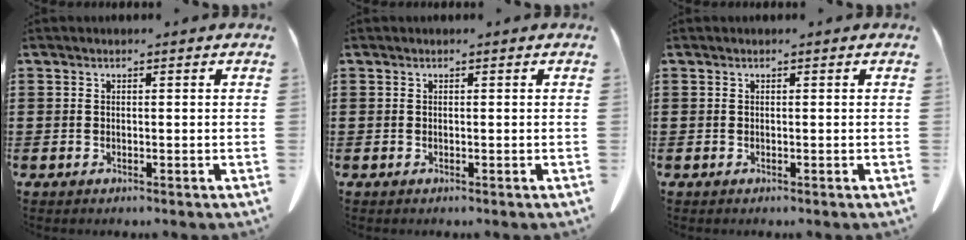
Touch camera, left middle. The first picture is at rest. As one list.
[{"total": 0.0}, {"total": 0.0}]